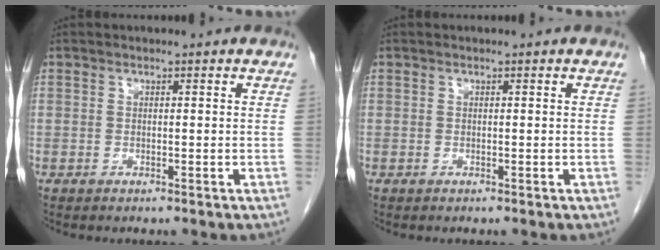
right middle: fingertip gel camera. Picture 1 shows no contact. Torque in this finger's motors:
{"motor_torque": [0.00, 0.00, 0.00, -0.01]}